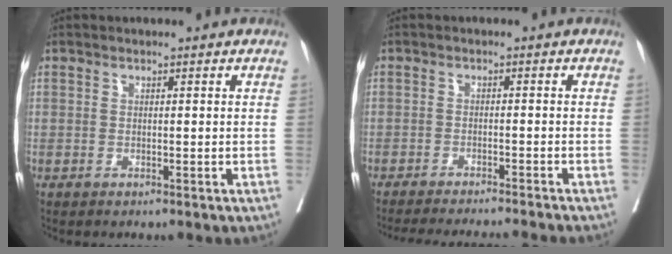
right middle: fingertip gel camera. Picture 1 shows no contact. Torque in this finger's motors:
{"motor_torque": [0.98, -1.16, 0.11, 0.05]}